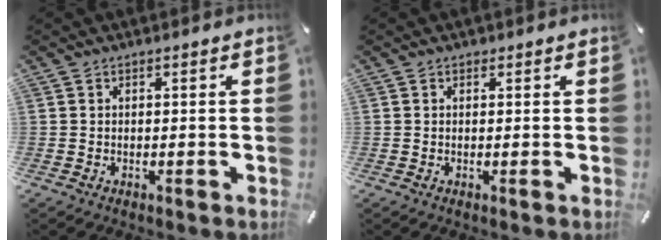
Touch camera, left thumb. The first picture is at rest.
{"total": 0.6, "force": [0.2, 0.5, 0.1], "torque": [0.000, 0.005, 0.003]}